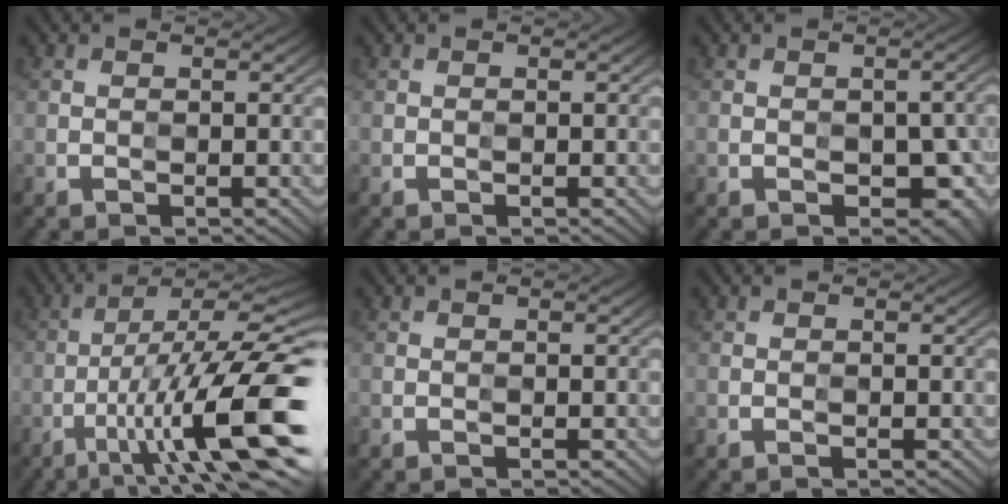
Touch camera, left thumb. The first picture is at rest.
{"total": 0.0}
{"total": 6.8, "force": [-3.2, 3.9, 4.5], "torque": [-0.068, -0.016, -0.040]}
{"total": 16.4, "force": [-6.2, 3.6, 14.7], "torque": [-0.225, 0.000, -0.101]}
{"total": 0.0}
{"total": 0.0}